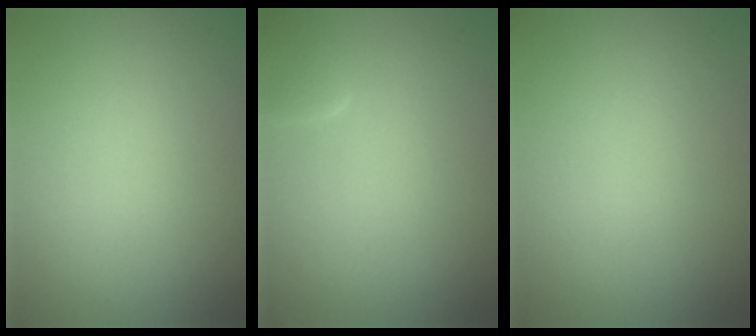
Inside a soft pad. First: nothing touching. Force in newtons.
{"total": 1.4, "press": 1.4, "slide": 0.1}
{"total": 0.0}